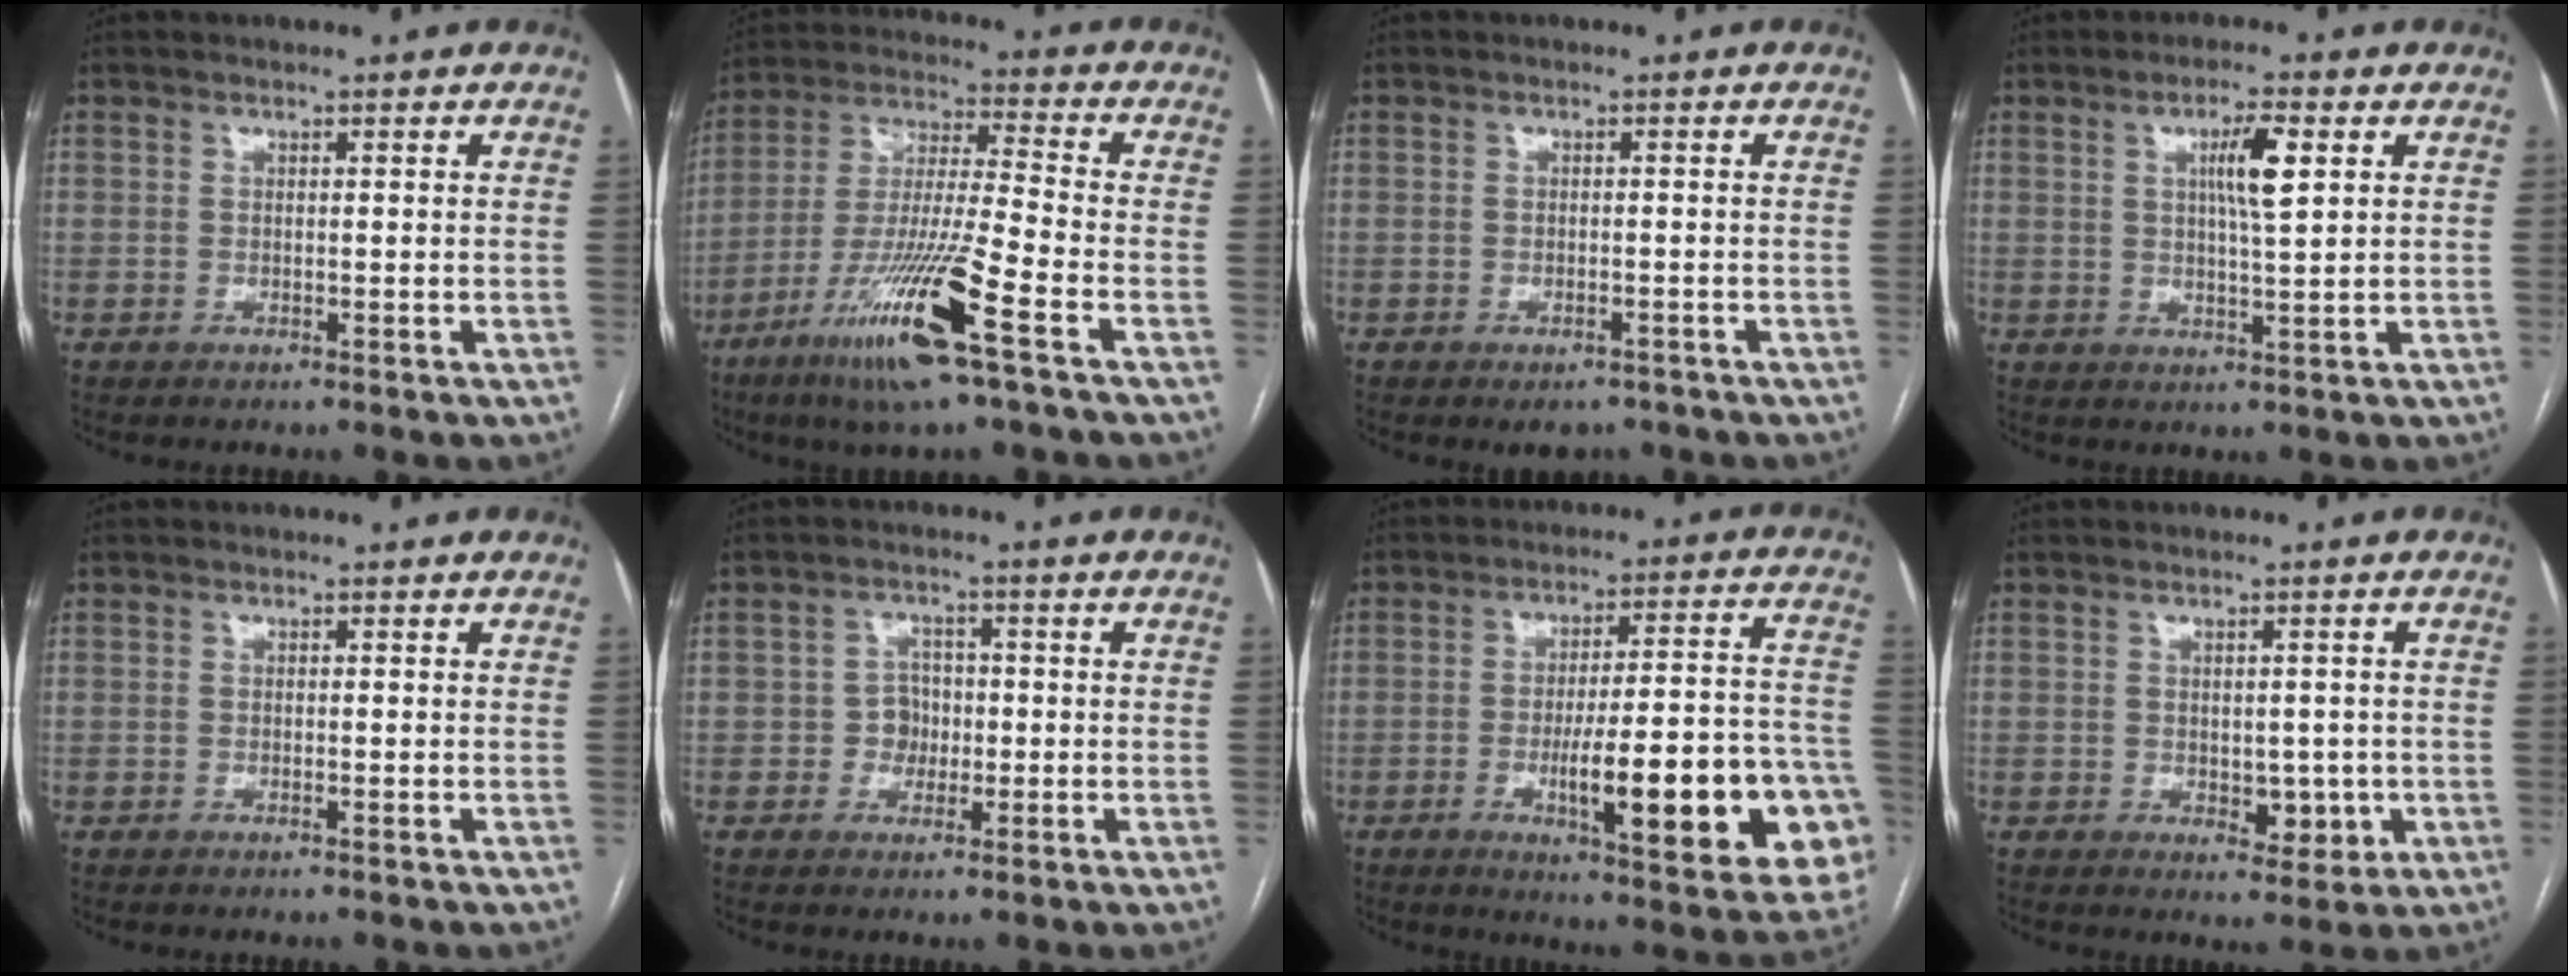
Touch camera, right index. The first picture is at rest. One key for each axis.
{"total": 15.9, "fx": -8.2, "fy": -0.1, "fz": 13.7, "tx": -0.281, "ty": -0.032, "tz": -0.153}
{"total": 2.6, "fx": -2.1, "fy": 1.3, "fz": 1.0, "tx": -0.006, "ty": 0.001, "tz": -0.020}
{"total": 5.5, "fx": 1.8, "fy": 0.1, "fz": 5.2, "tx": -0.091, "ty": 0.000, "tz": 0.031}
{"total": 0.0}
{"total": 3.1, "fx": -0.6, "fy": 2.8, "fz": 1.1, "tx": -0.011, "ty": 0.011, "tz": -0.010}
{"total": 22.0, "fx": -6.4, "fy": 3.6, "fz": 20.7, "tx": -0.206, "ty": 0.012, "tz": -0.074}
{"total": 4.4, "fx": -0.6, "fy": 2.8, "fz": 3.3, "tx": -0.034, "ty": 0.003, "tz": 0.004}